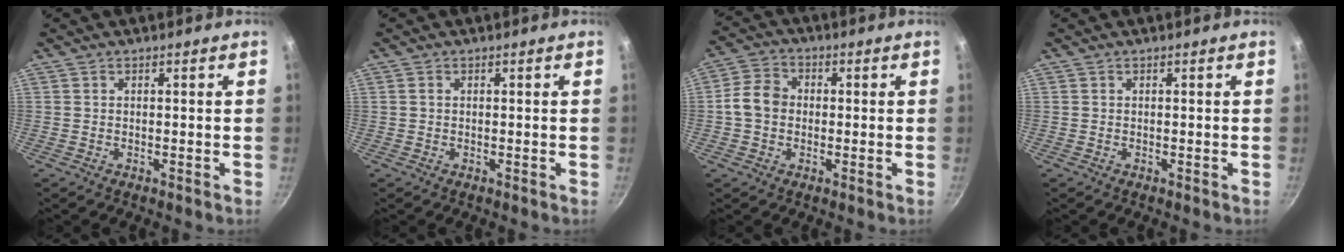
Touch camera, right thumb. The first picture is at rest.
{"total": 0.6, "force": [0.1, 0.5, 0.3], "torque": [-0.005, 0.003, 0.001]}
{"total": 6.7, "force": [-0.3, 5.5, 3.8], "torque": [-0.051, 0.017, -0.021]}
{"total": 0.0}